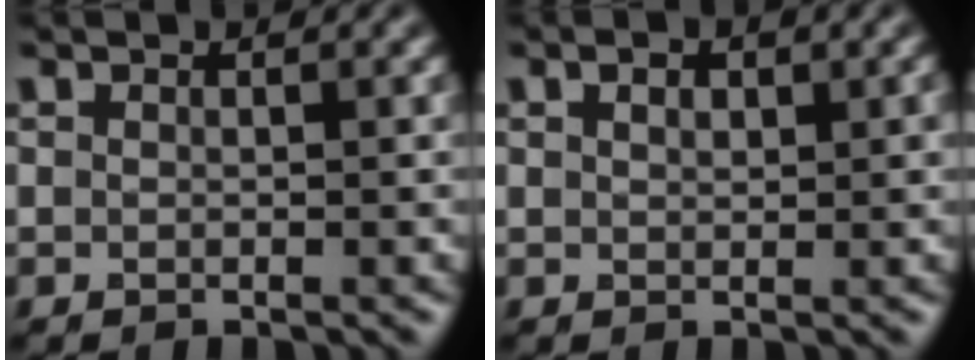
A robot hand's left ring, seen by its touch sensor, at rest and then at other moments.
{"total": 2.0, "force": [0.9, 1.0, 1.5], "torque": [-0.016, 0.000, 0.019]}